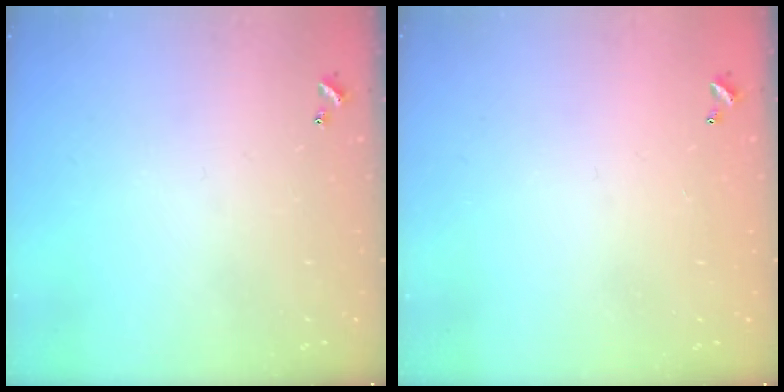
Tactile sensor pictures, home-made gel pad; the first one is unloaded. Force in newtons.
{"total": 2.8, "press": 2.8, "slide": 0.1}